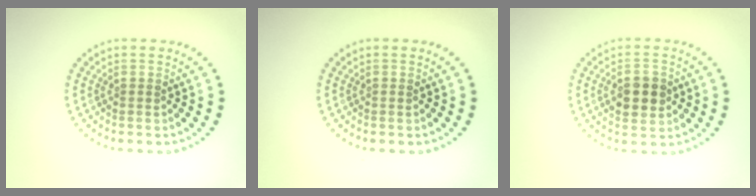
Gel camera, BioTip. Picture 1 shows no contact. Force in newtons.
{"total": 0.0}
{"total": 3.3, "press": 3.3, "slide": 0.2}